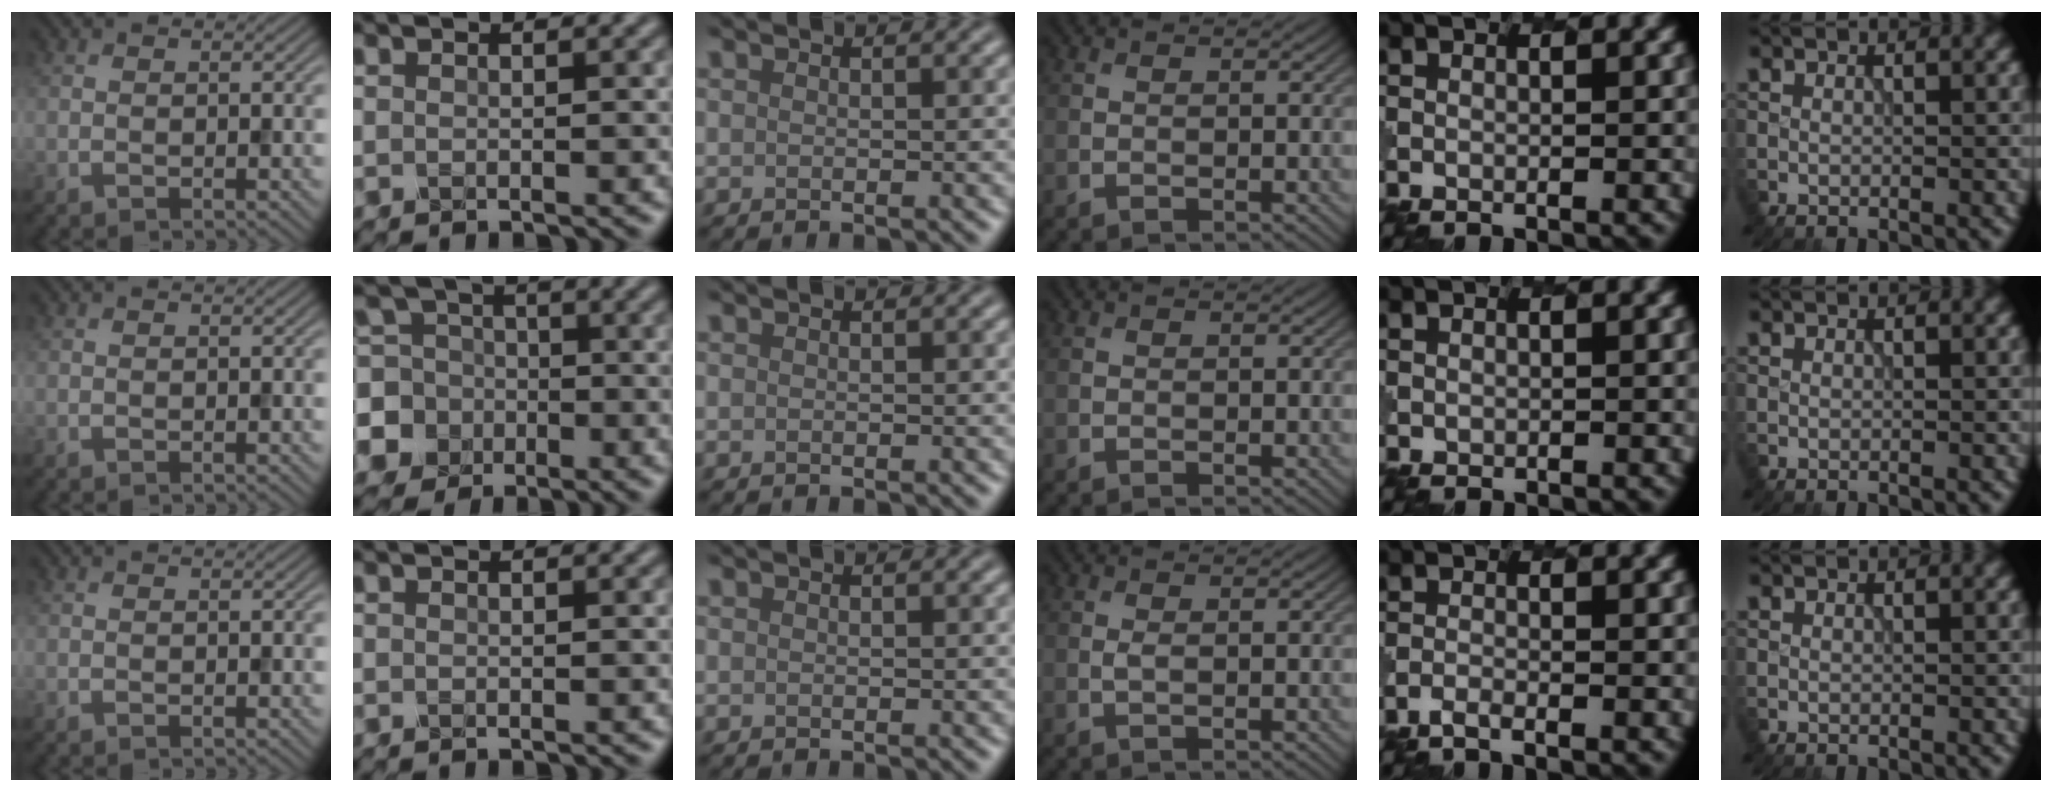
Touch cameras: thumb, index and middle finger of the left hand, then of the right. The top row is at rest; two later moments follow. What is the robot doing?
{"motion": "extract", "object": "pen bag"}